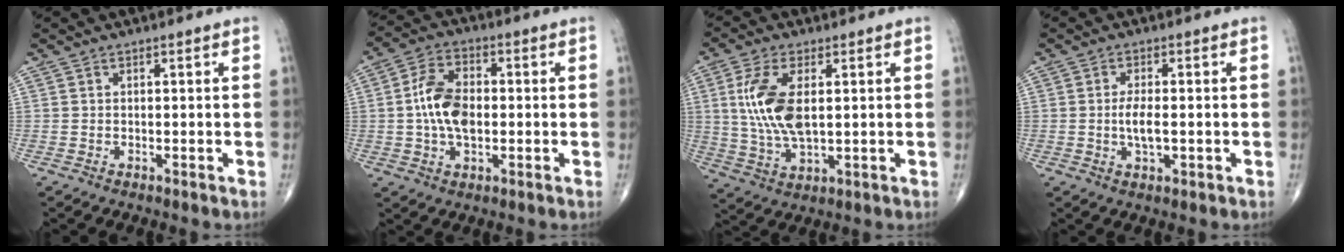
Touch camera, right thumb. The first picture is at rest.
{"total": 10.1, "force": [-0.2, 5.9, 8.1], "torque": [-0.145, 0.013, -0.008]}
{"total": 11.6, "force": [2.0, 5.4, 10.0], "torque": [-0.213, -0.009, 0.045]}
{"total": 4.1, "force": [-0.5, 1.6, 3.7], "torque": [-0.074, -0.003, -0.010]}